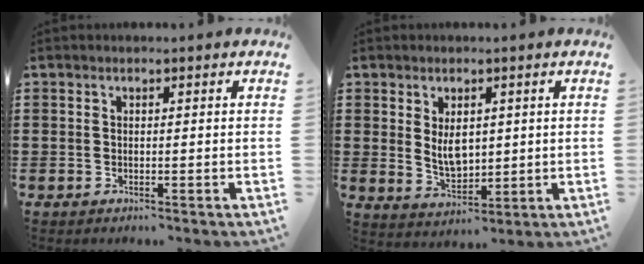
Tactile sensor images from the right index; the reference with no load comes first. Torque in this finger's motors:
{"motor_torque": [0.19, 0.75, -0.01, 0.00]}